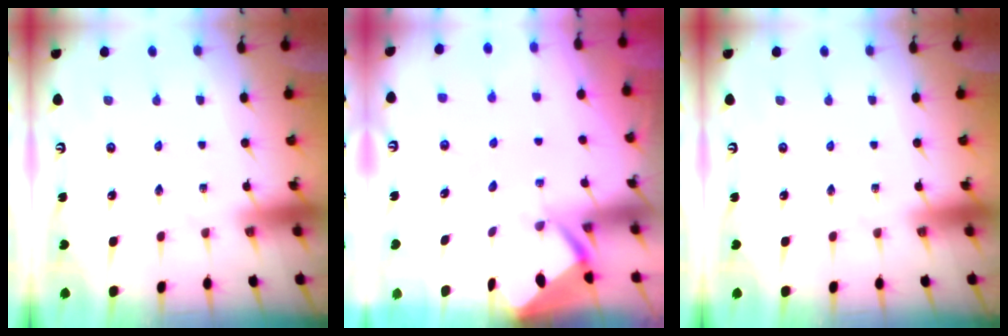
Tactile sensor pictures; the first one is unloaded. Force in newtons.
{"total": 3.9, "press": 3.9, "slide": 0.3}
{"total": 0.0}